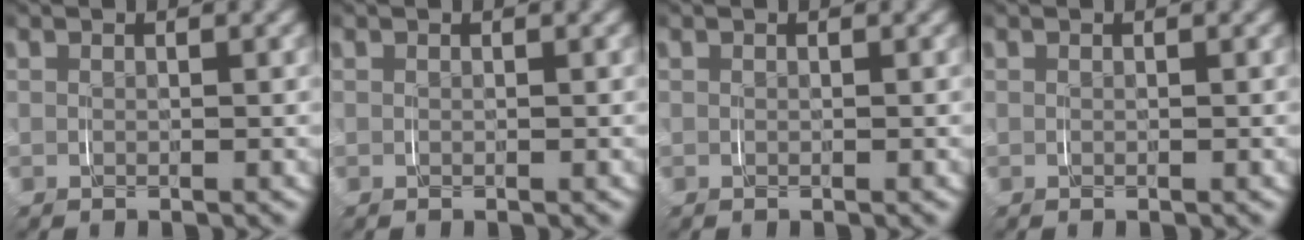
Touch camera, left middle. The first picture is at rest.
{"total": 0.0}
{"total": 0.0}
{"total": 0.0}